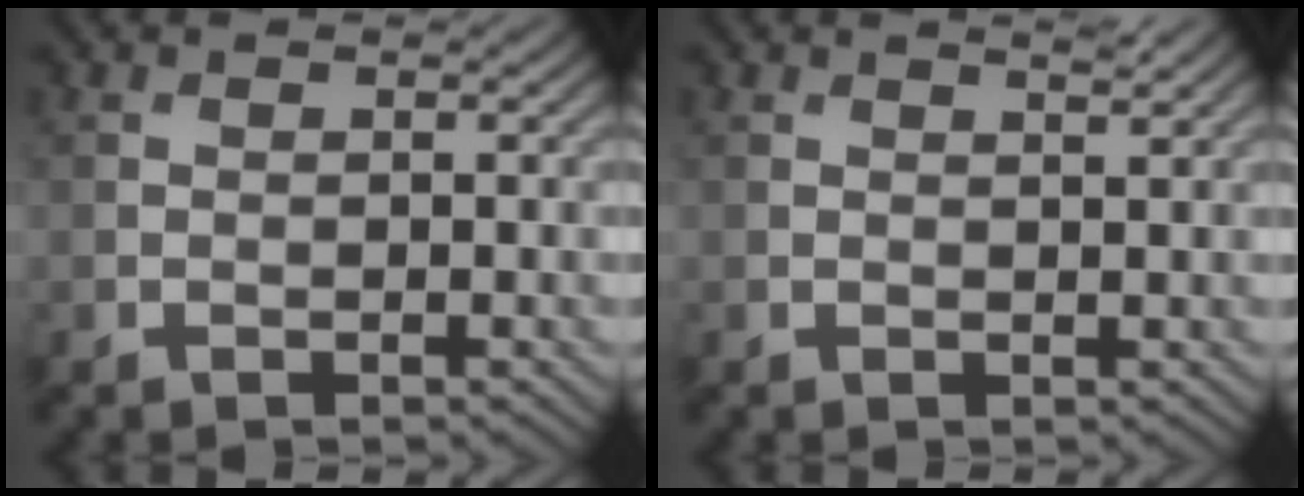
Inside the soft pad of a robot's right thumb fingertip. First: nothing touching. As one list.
[{"total": 1.1, "force": [1.0, 0.0, 0.5], "torque": [-0.014, -0.005, 0.012]}]